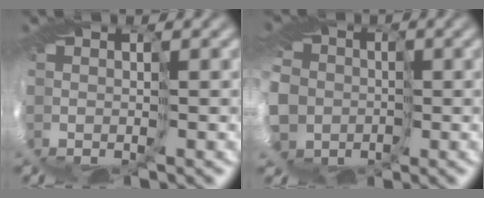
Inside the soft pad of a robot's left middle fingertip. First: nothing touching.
{"total": 14.5, "force": [-4.2, 13.2, 4.1], "torque": [-0.140, -0.034, -0.094]}